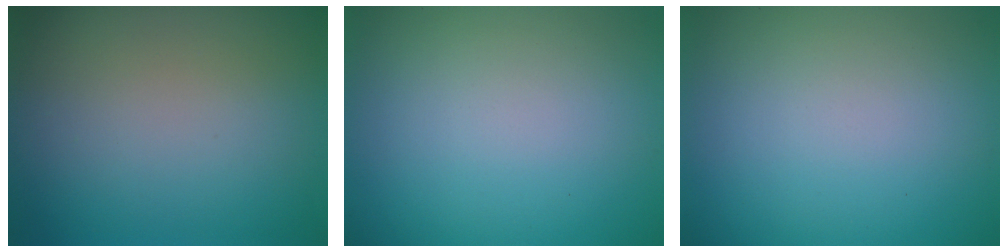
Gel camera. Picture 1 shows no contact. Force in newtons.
{"total": 0.0}
{"total": 0.0}